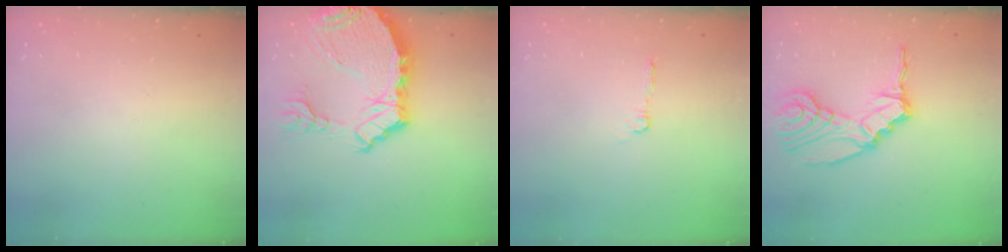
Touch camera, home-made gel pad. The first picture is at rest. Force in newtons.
{"total": 13.2, "press": 12.7, "slide": 3.7}
{"total": 3.8, "press": 3.8, "slide": 0.5}
{"total": 14.7, "press": 14.1, "slide": 4.3}